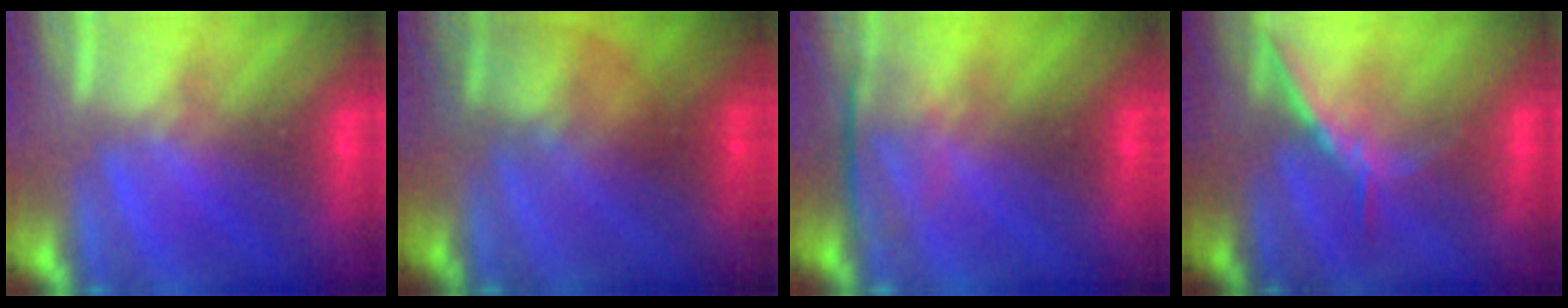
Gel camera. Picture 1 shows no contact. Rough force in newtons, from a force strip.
{"total": 2.2}
{"total": 2.4}
{"total": 1.3}